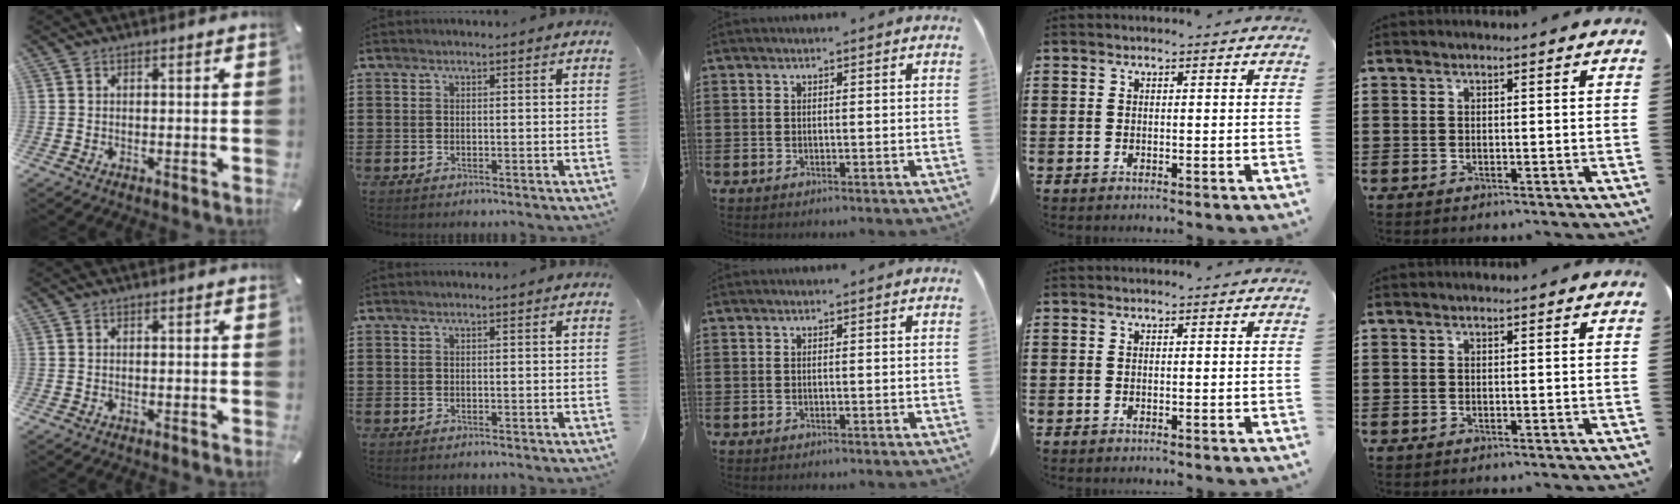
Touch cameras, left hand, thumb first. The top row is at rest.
{}